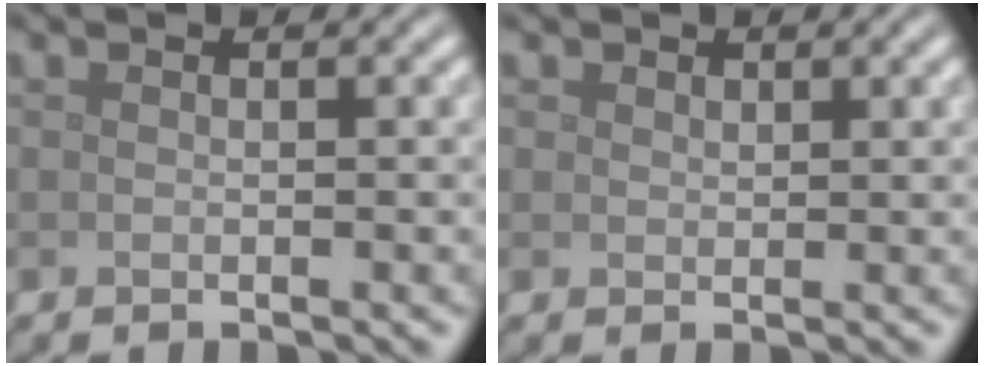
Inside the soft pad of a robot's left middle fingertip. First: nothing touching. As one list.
[{"total": 1.0, "force": [0.7, 0.8, 0.2], "torque": [-0.002, -0.002, 0.012]}]